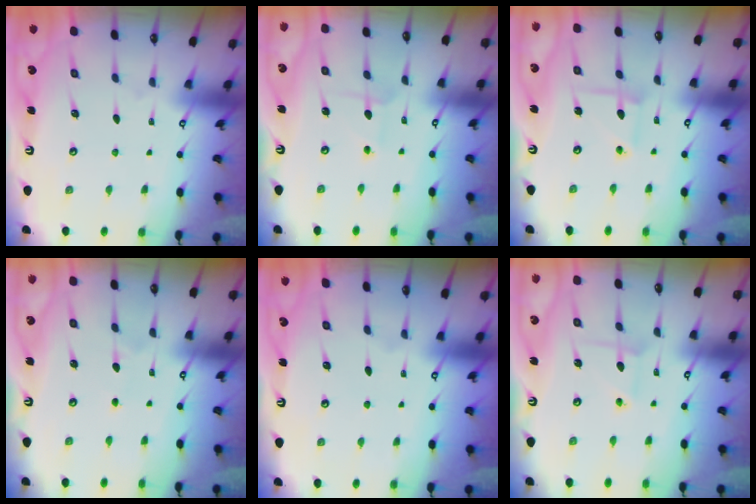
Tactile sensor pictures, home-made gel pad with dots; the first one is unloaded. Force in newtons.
{"total": 2.1, "press": 2.1, "slide": 0.2}
{"total": 3.4, "press": 3.4, "slide": 0.3}
{"total": 0.5, "press": 0.5, "slide": 0.1}
{"total": 0.0}
{"total": 2.3, "press": 2.3, "slide": 0.0}